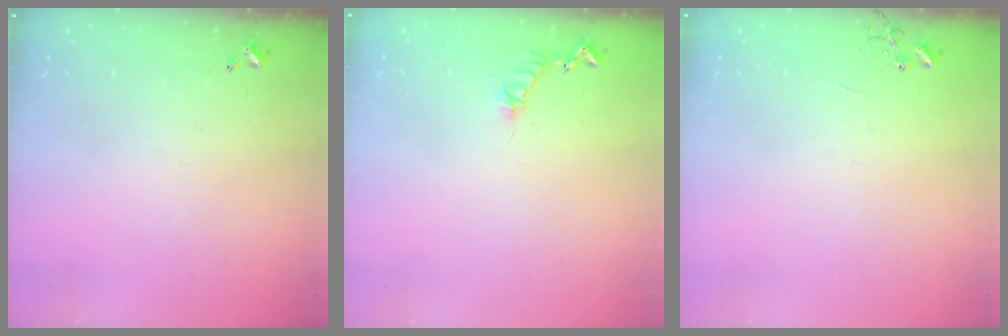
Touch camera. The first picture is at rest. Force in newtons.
{"total": 8.7, "press": 8.6, "slide": 0.7}
{"total": 0.0}